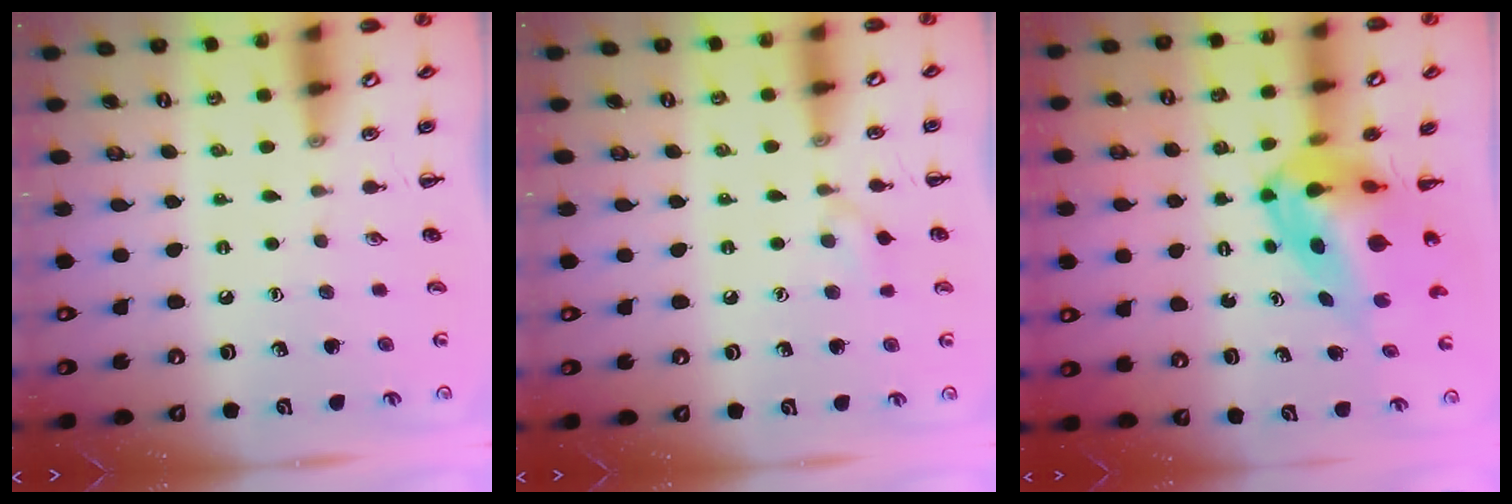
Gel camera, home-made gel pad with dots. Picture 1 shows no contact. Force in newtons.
{"total": 5.2, "press": 4.8, "slide": 1.9}
{"total": 7.8, "press": 7.5, "slide": 2.1}